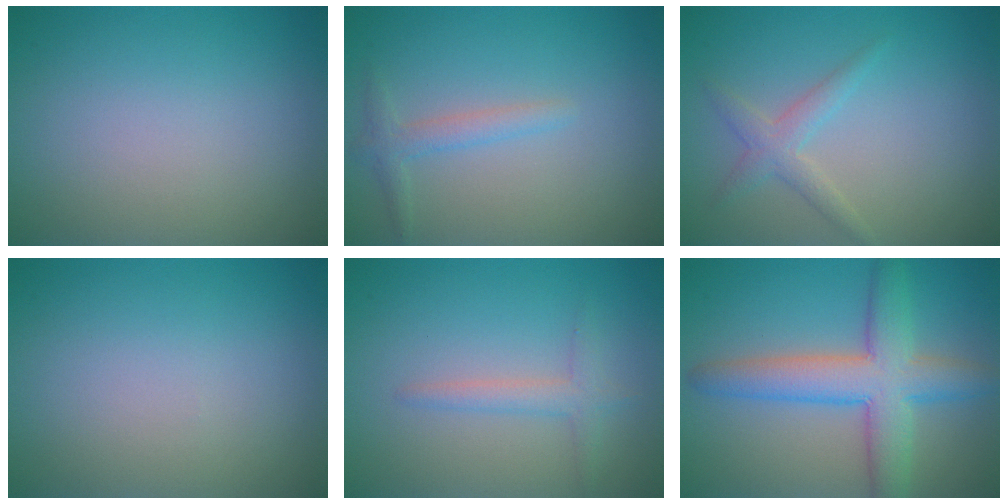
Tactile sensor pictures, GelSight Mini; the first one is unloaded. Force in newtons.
{"total": 1.7, "press": 1.7, "slide": 0.1}
{"total": 2.1, "press": 2.1, "slide": 0.1}
{"total": 0.0}
{"total": 1.7, "press": 1.7, "slide": 0.1}
{"total": 6.6, "press": 6.6, "slide": 0.3}